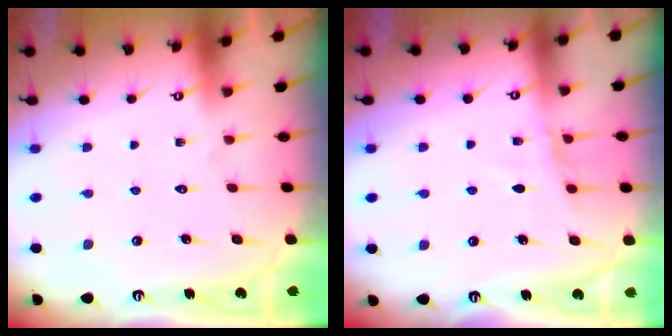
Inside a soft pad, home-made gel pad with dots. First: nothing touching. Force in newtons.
{"total": 7.0, "press": 7.0, "slide": 0.5}